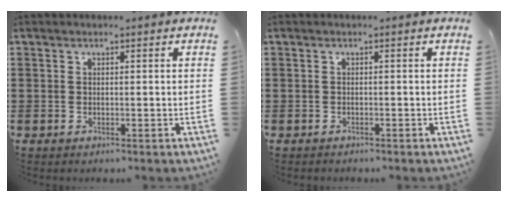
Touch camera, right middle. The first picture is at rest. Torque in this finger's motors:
{"motor_torque": [-0.77, 0.71, -0.07, -0.08]}